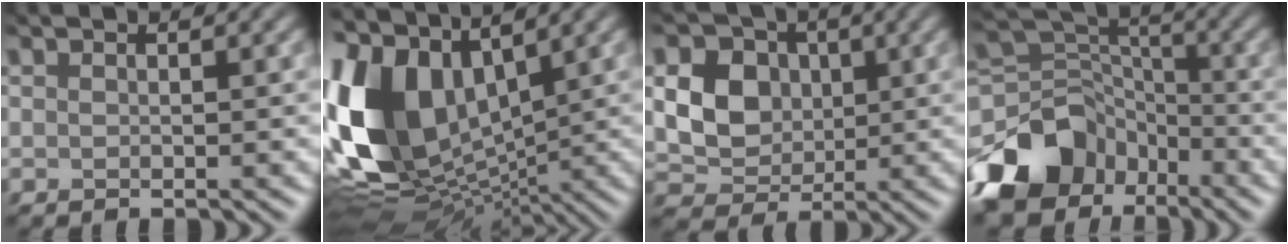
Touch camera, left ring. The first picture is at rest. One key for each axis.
{"total": 14.6, "fx": 1.5, "fy": 9.5, "fz": 10.9, "tx": -0.269, "ty": 0.010, "tz": 0.033}
{"total": 5.9, "fx": 0.1, "fy": 5.0, "fz": 3.2, "tx": -0.073, "ty": -0.001, "tz": -0.004}
{"total": 10.5, "fx": -7.1, "fy": 6.9, "fz": 3.8, "tx": -0.087, "ty": -0.016, "tz": -0.130}